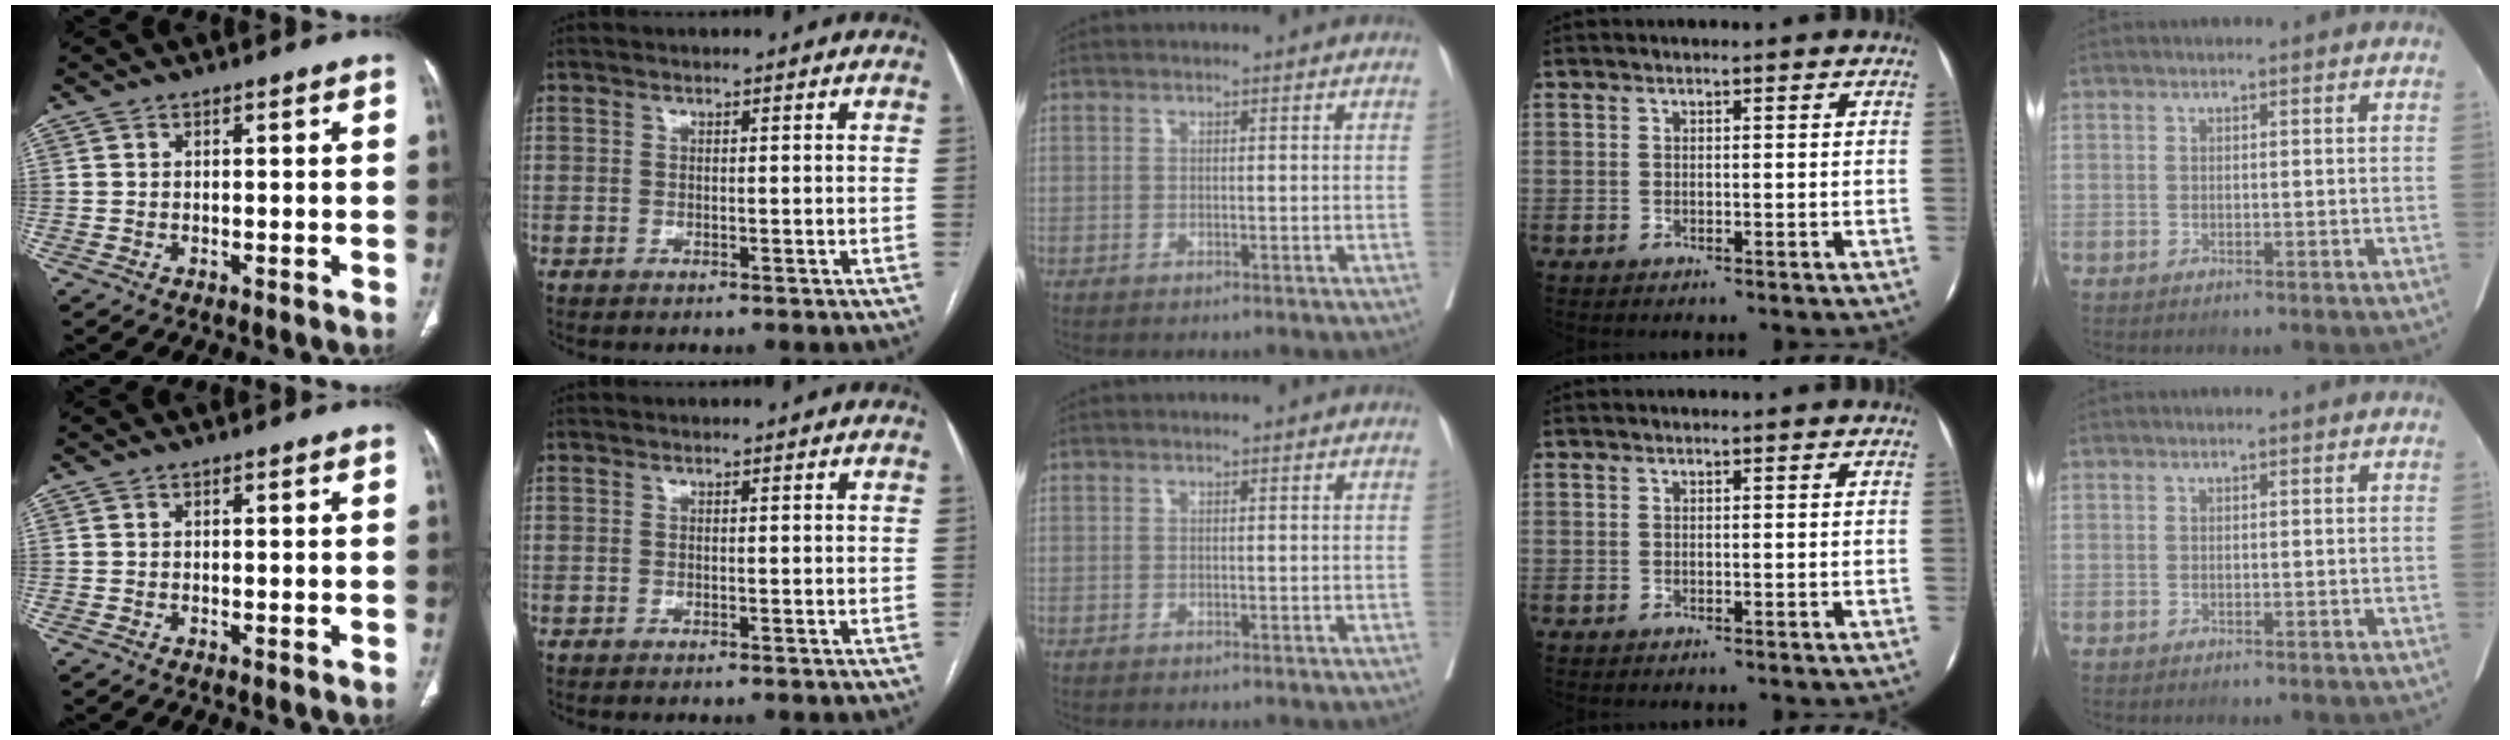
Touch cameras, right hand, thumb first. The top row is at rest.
{}